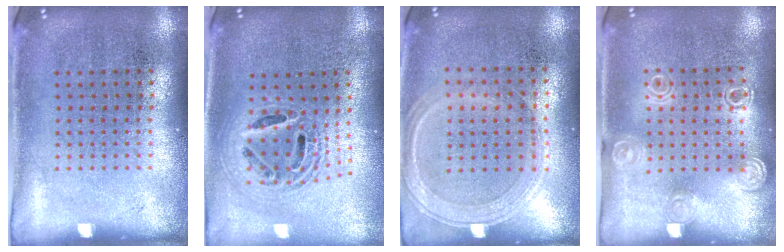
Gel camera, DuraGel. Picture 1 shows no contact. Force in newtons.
{"total": 2.0, "press": 1.6, "slide": 1.2}
{"total": 0.6, "press": 0.5, "slide": 0.2}
{"total": 1.3, "press": 1.2, "slide": 0.3}